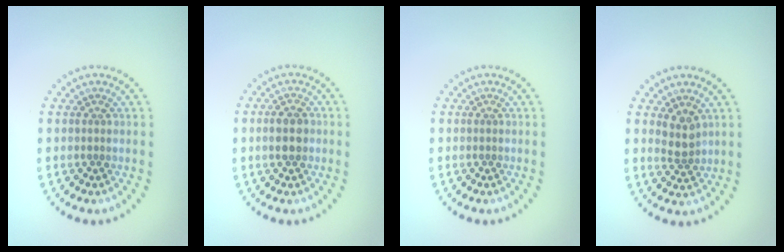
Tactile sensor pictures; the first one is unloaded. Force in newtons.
{"total": 2.2, "press": 2.1, "slide": 0.2}
{"total": 0.0}
{"total": 2.1, "press": 1.8, "slide": 1.2}